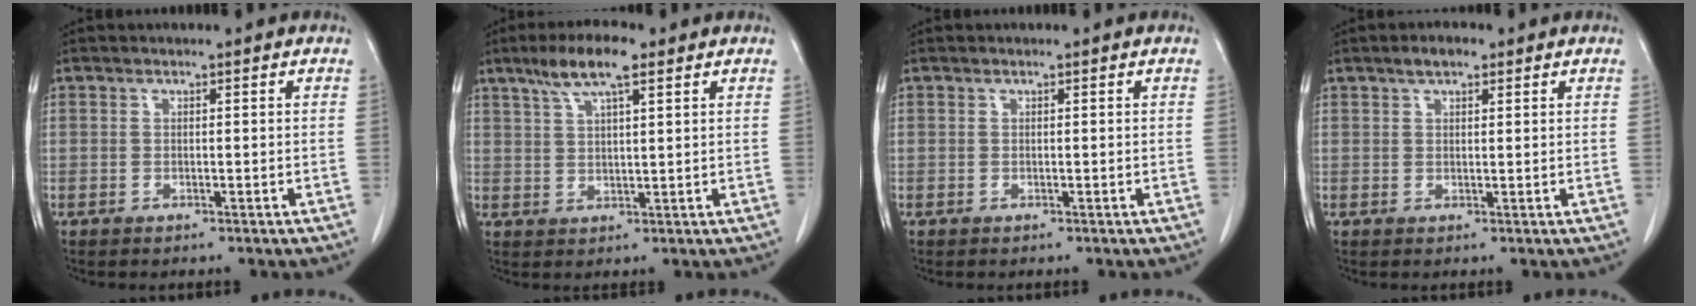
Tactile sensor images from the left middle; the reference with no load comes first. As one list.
[{"total": 7.1, "force": [4.5, 1.2, 5.3], "torque": [-0.107, 0.012, 0.082]}, {"total": 0.0}, {"total": 2.6, "force": [1.7, 1.1, 1.6], "torque": [-0.030, 0.007, 0.029]}]